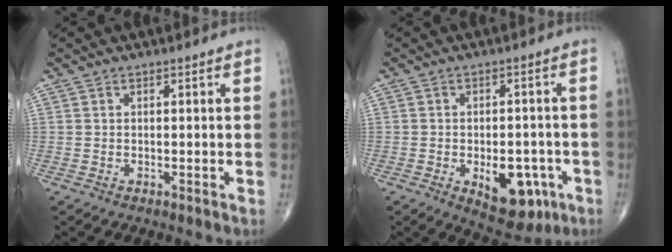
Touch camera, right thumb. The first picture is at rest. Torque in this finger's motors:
{"motor_torque": [1.62, 1.56, 1.26, -0.17, 0.31]}